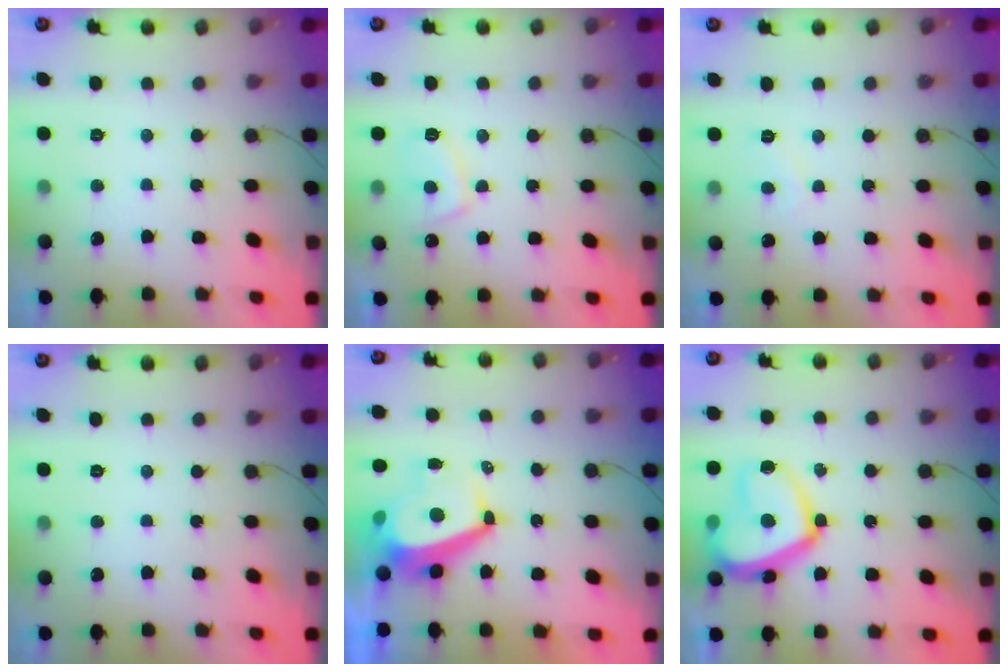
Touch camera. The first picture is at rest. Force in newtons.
{"total": 6.4, "press": 6.4, "slide": 1.1}
{"total": 2.1, "press": 2.0, "slide": 0.5}
{"total": 0.0}
{"total": 9.6, "press": 9.6, "slide": 1.1}
{"total": 15.9, "press": 15.8, "slide": 1.6}